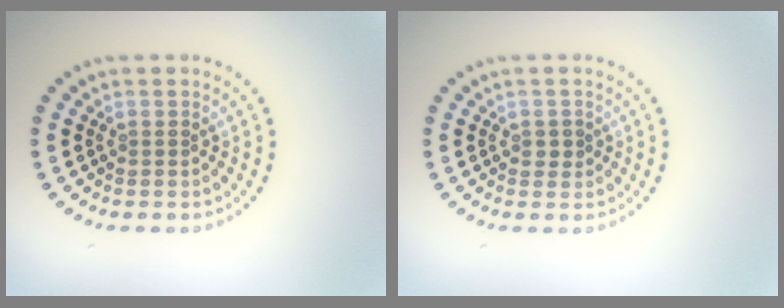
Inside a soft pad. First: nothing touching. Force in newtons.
{"total": 1.1, "press": 1.1, "slide": 0.2}